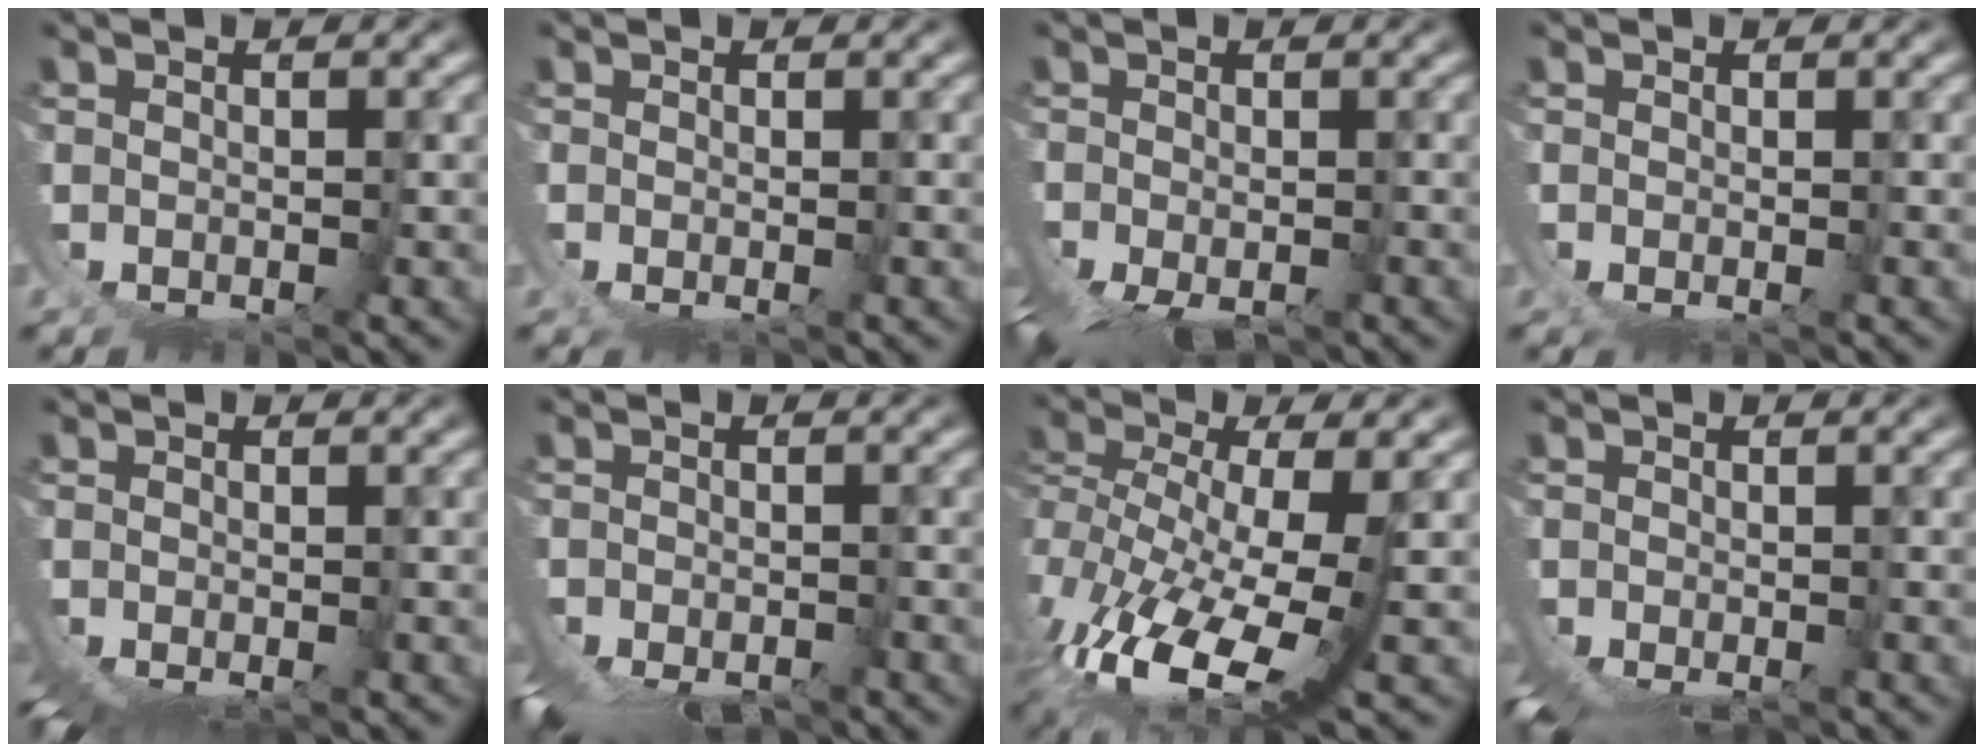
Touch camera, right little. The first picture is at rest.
{"total": 1.1, "force": [-0.9, 0.3, 0.4], "torque": [-0.013, -0.014, -0.006]}
{"total": 5.4, "force": [-3.7, -0.2, 3.9], "torque": [-0.042, -0.025, -0.038]}
{"total": 1.0, "force": [-1.0, 0.0, 0.3], "torque": [-0.008, -0.014, -0.006]}
{"total": 2.7, "force": [-1.6, -1.5, 1.7], "torque": [-0.009, -0.006, -0.014]}
{"total": 4.6, "force": [-3.8, -0.8, 2.5], "torque": [-0.012, -0.025, -0.044]}
{"total": 8.2, "force": [-4.6, 0.6, 6.7], "torque": [-0.125, -0.051, -0.042]}
{"total": 3.8, "force": [-2.7, -0.7, 2.5], "torque": [-0.021, -0.024, -0.025]}